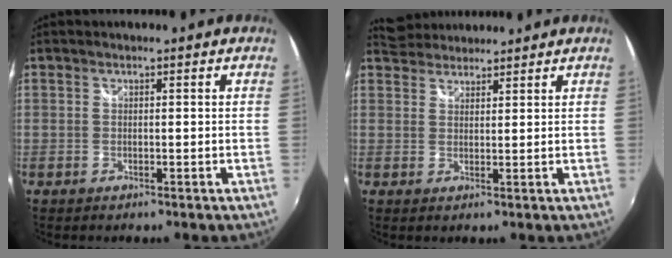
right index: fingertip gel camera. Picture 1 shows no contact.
{"total": 5.1, "force": [4.7, 1.6, 0.7], "torque": [-0.016, 0.021, 0.079]}